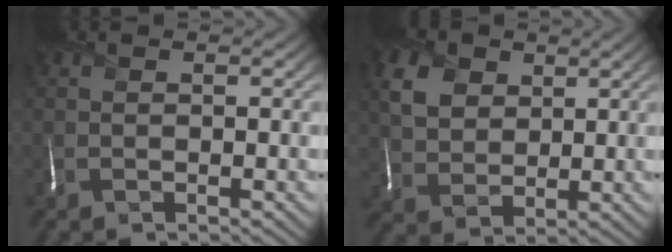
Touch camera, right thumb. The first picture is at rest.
{"total": 6.3, "force": [2.7, 4.7, 3.3], "torque": [-0.095, 0.004, 0.050]}